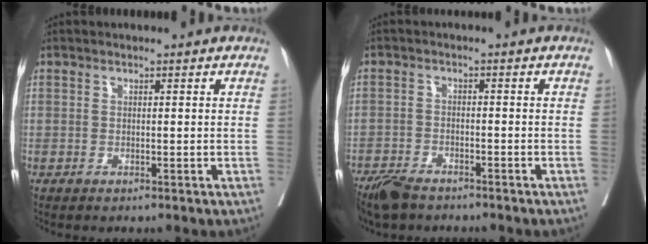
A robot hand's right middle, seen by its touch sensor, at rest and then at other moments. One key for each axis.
{"total": 5.8, "fx": -4.9, "fy": 1.9, "fz": 2.4, "tx": -0.040, "ty": -0.010, "tz": -0.085}